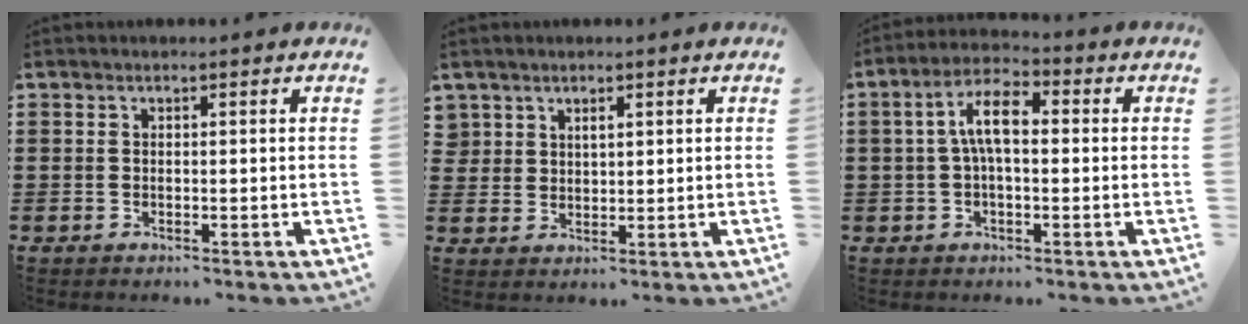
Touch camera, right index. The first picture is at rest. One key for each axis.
{"total": 2.4, "fx": 1.7, "fy": 1.6, "fz": 0.3, "tx": -0.013, "ty": 0.007, "tz": 0.034}
{"total": 7.2, "fx": 0.3, "fy": 2.8, "fz": 6.6, "tx": -0.135, "ty": 0.008, "tz": 0.000}